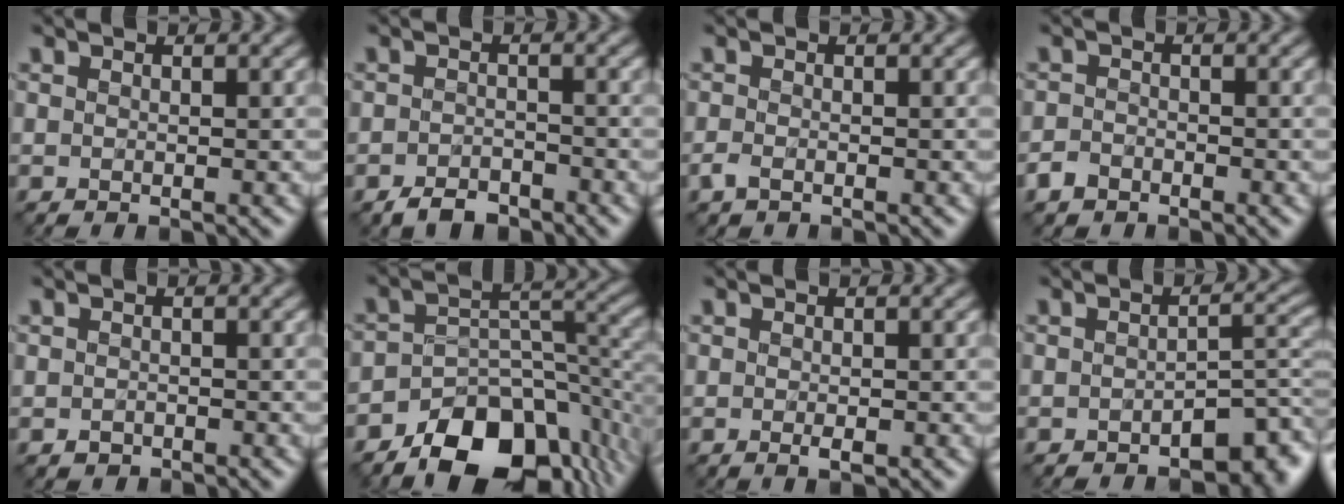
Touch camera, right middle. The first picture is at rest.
{"total": 2.4, "force": [-2.0, 1.0, 0.7], "torque": [-0.010, 0.002, -0.039]}
{"total": 0.8, "force": [-0.7, 0.3, 0.3], "torque": [-0.010, -0.001, -0.015]}
{"total": 1.4, "force": [-1.1, 0.8, -0.1], "torque": [0.008, 0.003, -0.025]}
{"total": 0.6, "force": [-0.4, 0.5, -0.2], "torque": [0.009, -0.003, -0.007]}
{"total": 11.7, "force": [-7.9, 5.9, 6.2], "torque": [-0.088, 0.003, -0.137]}
{"total": 0.7, "force": [-0.3, 0.3, 0.5], "torque": [-0.009, -0.003, -0.003]}
{"total": 4.0, "force": [-2.3, 1.6, 2.9], "torque": [-0.033, 0.003, -0.030]}